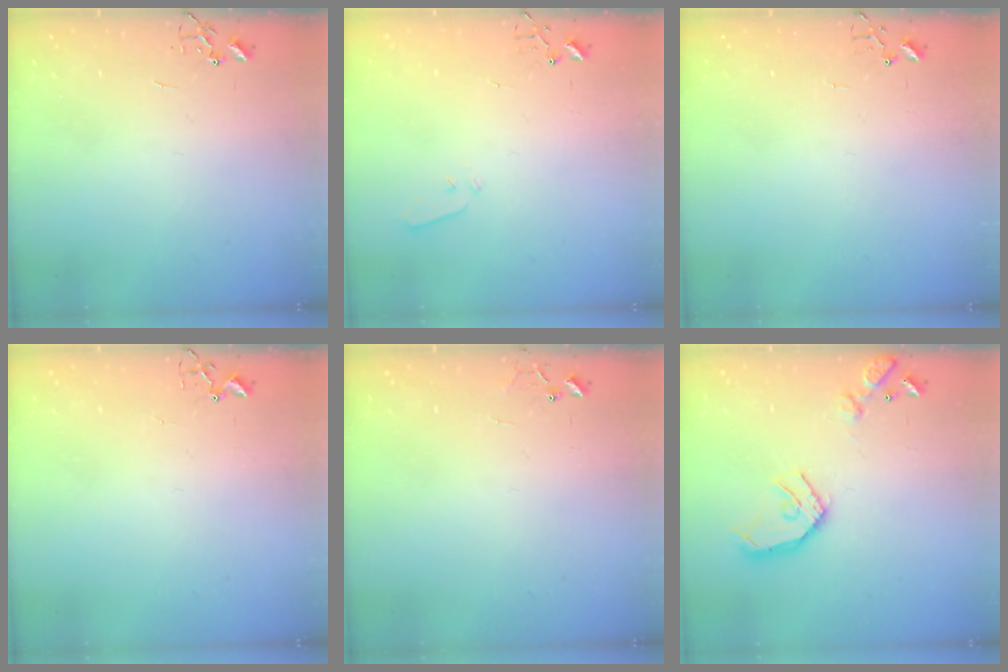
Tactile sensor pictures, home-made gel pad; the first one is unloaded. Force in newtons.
{"total": 3.6, "press": 3.5, "slide": 0.6}
{"total": 4.2, "press": 4.2, "slide": 0.4}
{"total": 3.0, "press": 2.9, "slide": 0.4}
{"total": 6.6, "press": 6.6, "slide": 0.5}
{"total": 14.7, "press": 14.6, "slide": 1.6}